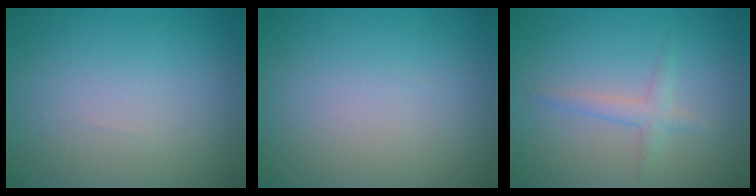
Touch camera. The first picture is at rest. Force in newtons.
{"total": 0.0}
{"total": 1.7, "press": 1.7, "slide": 0.1}